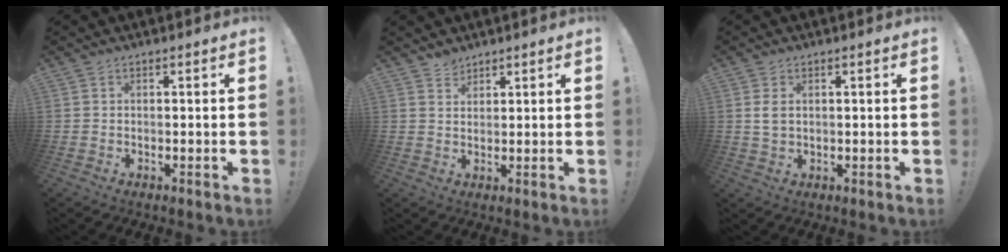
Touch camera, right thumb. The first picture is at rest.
{"total": 2.8, "force": [2.5, 1.2, 0.1], "torque": [0.010, -0.016, 0.045]}
{"total": 3.0, "force": [1.0, 1.8, 2.2], "torque": [-0.045, 0.000, 0.014]}